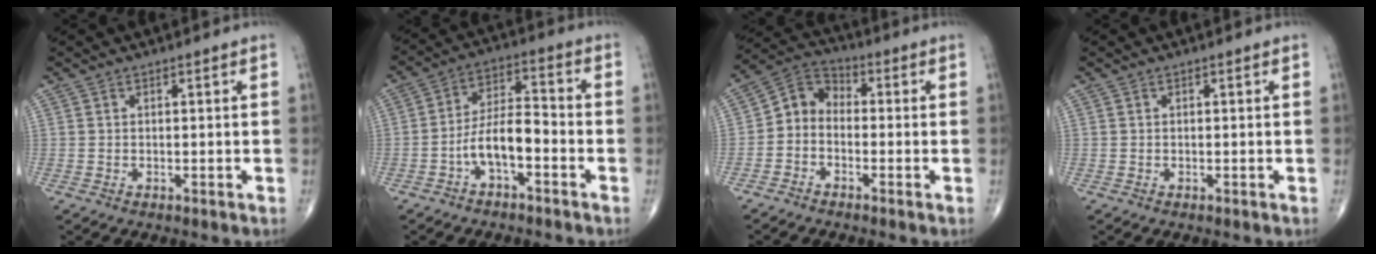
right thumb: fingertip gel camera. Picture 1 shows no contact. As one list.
[{"total": 8.6, "force": [-3.5, 3.6, 7.0], "torque": [-0.124, 0.044, -0.067]}, {"total": 6.3, "force": [-1.6, 5.0, 3.6], "torque": [-0.048, 0.033, -0.053]}, {"total": 0.0}]